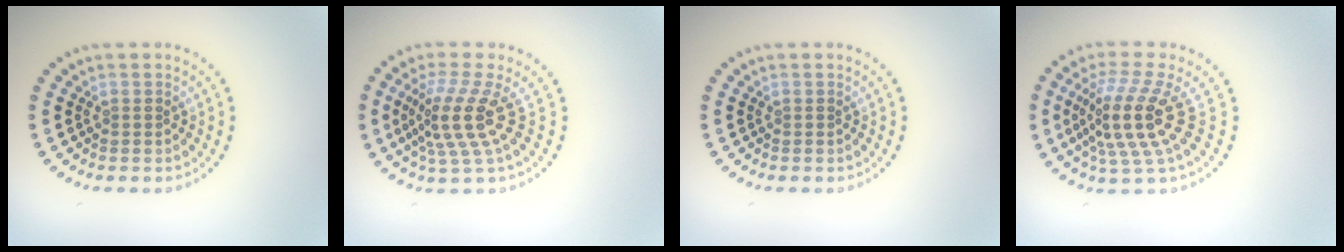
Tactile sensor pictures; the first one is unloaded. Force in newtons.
{"total": 4.5, "press": 3.3, "slide": 3.1}
{"total": 0.0}
{"total": 5.2, "press": 4.0, "slide": 3.3}